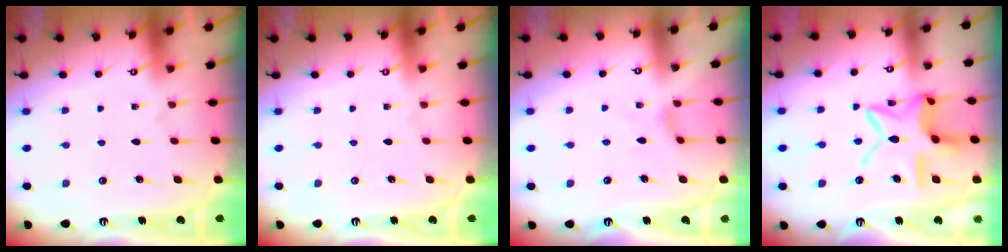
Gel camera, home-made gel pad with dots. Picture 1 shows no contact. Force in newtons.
{"total": 0.0}
{"total": 2.7, "press": 2.6, "slide": 0.6}
{"total": 15.0, "press": 15.0, "slide": 1.3}